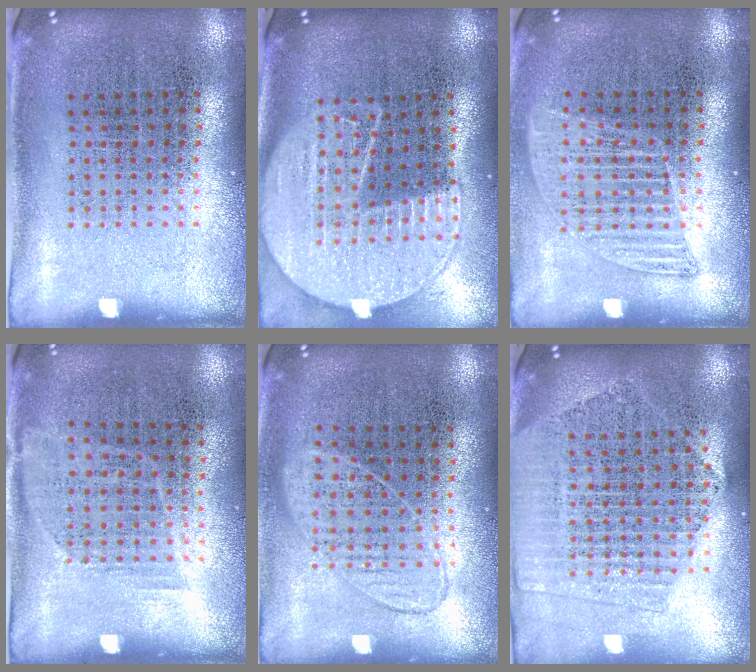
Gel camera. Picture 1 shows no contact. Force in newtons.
{"total": 2.0, "press": 1.8, "slide": 1.0}
{"total": 1.2, "press": 1.1, "slide": 0.4}
{"total": 1.1, "press": 0.8, "slide": 0.7}
{"total": 0.9, "press": 0.8, "slide": 0.3}
{"total": 2.1, "press": 1.9, "slide": 0.9}